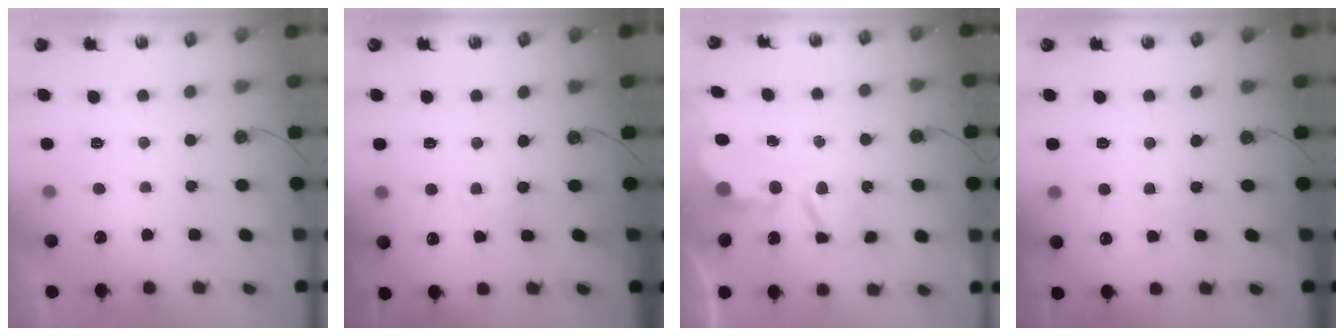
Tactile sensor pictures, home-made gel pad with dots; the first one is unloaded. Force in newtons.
{"total": 2.0, "press": 2.0, "slide": 0.2}
{"total": 5.7, "press": 5.7, "slide": 0.4}
{"total": 3.7, "press": 3.6, "slide": 0.5}